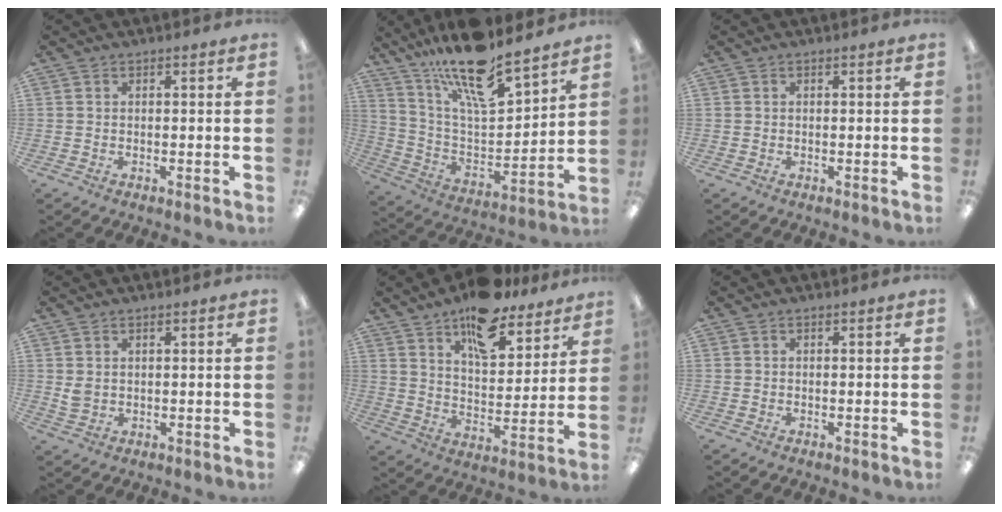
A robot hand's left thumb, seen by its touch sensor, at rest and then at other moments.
{"total": 18.3, "force": [14.8, 4.5, 9.7], "torque": [-0.180, -0.099, 0.254]}
{"total": 0.0}
{"total": 2.3, "force": [1.1, 1.7, 1.1], "torque": [-0.017, -0.001, 0.019]}
{"total": 14.7, "force": [11.3, 6.1, 7.2], "torque": [-0.104, -0.069, 0.198]}
{"total": 0.0}